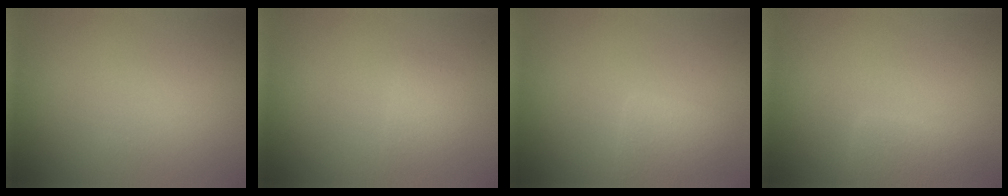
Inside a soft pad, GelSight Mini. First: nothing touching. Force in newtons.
{"total": 1.3, "press": 1.3, "slide": 0.0}
{"total": 2.5, "press": 2.5, "slide": 0.1}
{"total": 2.0, "press": 2.0, "slide": 0.1}